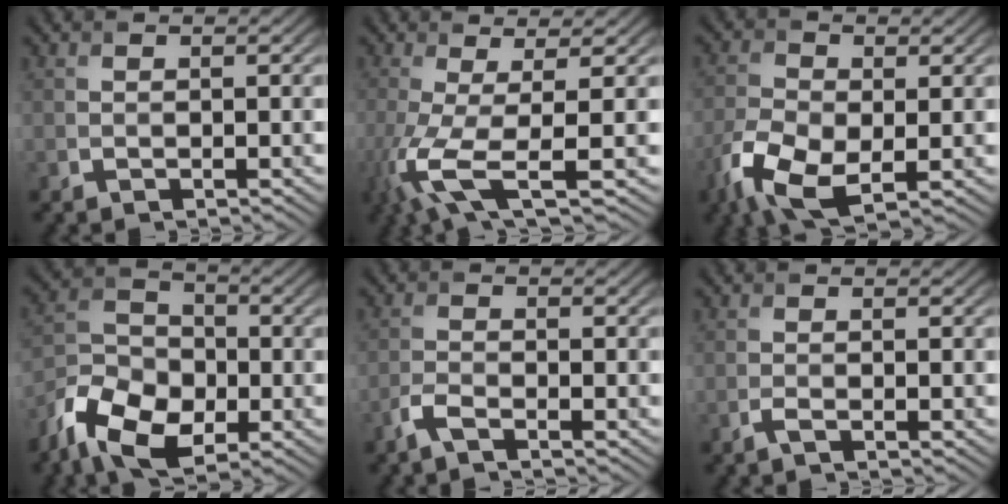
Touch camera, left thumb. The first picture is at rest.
{"total": 7.8, "force": [-1.9, 2.0, 7.3], "torque": [-0.155, -0.015, -0.044]}
{"total": 8.8, "force": [-3.6, 4.6, 6.5], "torque": [-0.155, -0.020, -0.074]}
{"total": 10.8, "force": [-6.1, 6.3, 6.3], "torque": [-0.136, -0.016, -0.130]}
{"total": 2.4, "force": [-1.8, 0.5, 1.5], "torque": [-0.037, -0.002, -0.046]}
{"total": 1.0, "force": [-0.7, 0.2, 0.8], "torque": [-0.018, 0.001, -0.015]}